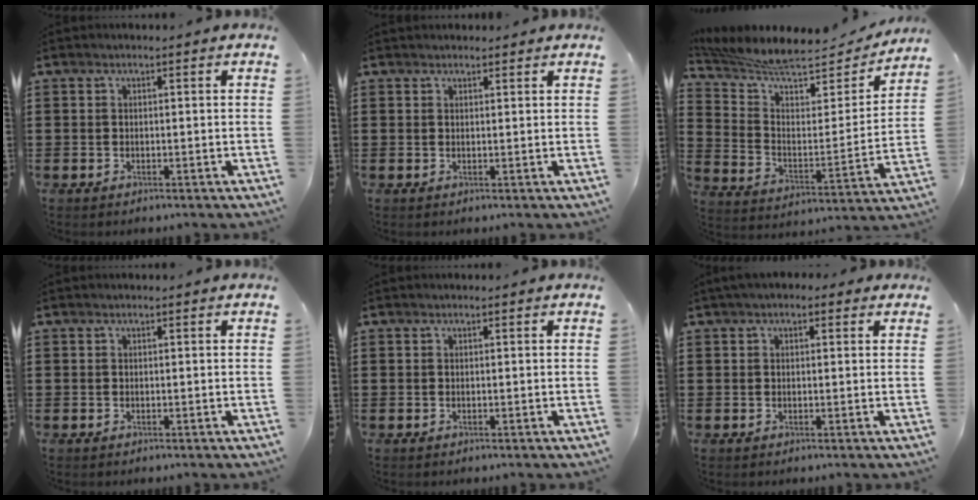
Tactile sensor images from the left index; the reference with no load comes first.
{"total": 1.0, "force": [1.0, 0.3, 0.0], "torque": [-0.003, 0.002, 0.020]}
{"total": 8.5, "force": [7.8, 1.3, 3.2], "torque": [-0.092, -0.057, 0.132]}
{"total": 0.0}
{"total": 0.0}
{"total": 1.7, "force": [0.9, 1.0, 1.0], "torque": [-0.023, 0.007, 0.016]}